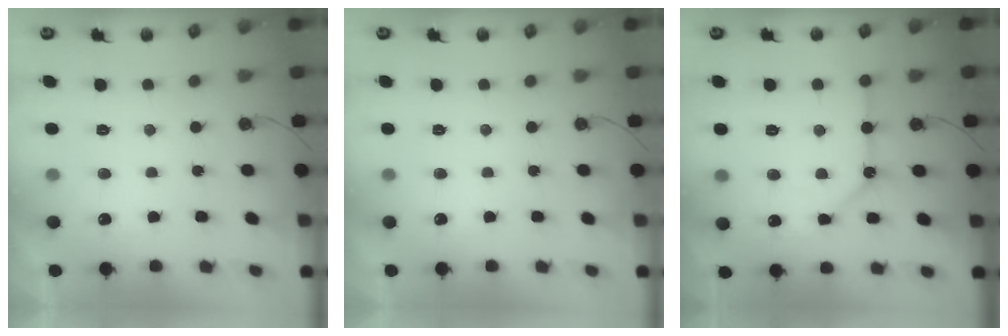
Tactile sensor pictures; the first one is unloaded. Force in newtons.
{"total": 0.0}
{"total": 12.0, "press": 11.9, "slide": 1.3}